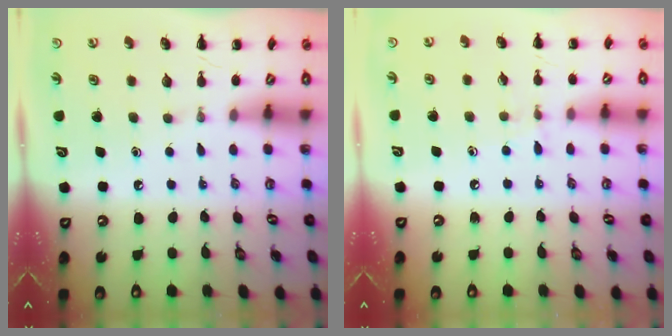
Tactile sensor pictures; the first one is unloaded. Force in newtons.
{"total": 5.8, "press": 5.5, "slide": 1.9}